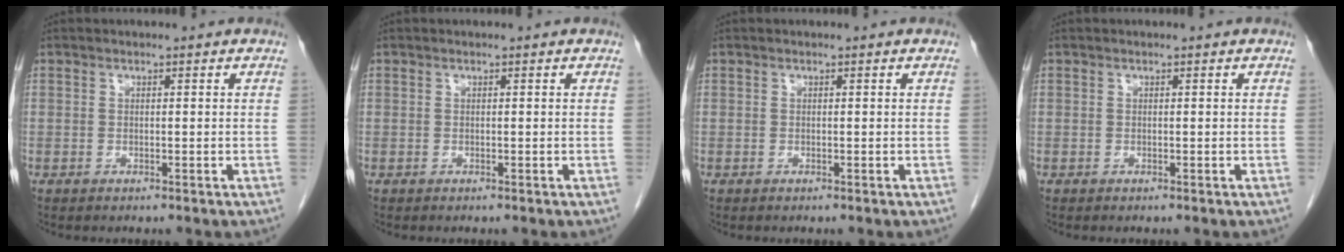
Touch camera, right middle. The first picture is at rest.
{"total": 0.0}
{"total": 0.0}
{"total": 0.0}